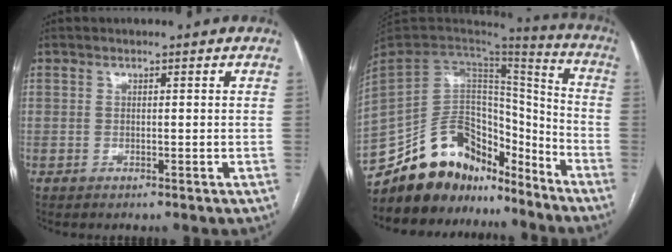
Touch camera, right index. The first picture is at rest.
{"total": 18.4, "force": [-14.9, 9.1, 5.8], "torque": [-0.106, 0.066, -0.249]}